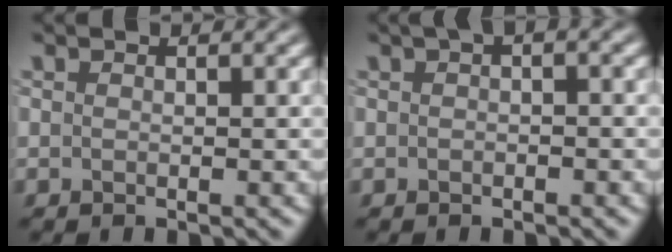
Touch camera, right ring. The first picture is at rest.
{"total": 1.5, "force": [0.5, 0.6, 1.2], "torque": [-0.020, 0.010, 0.003]}